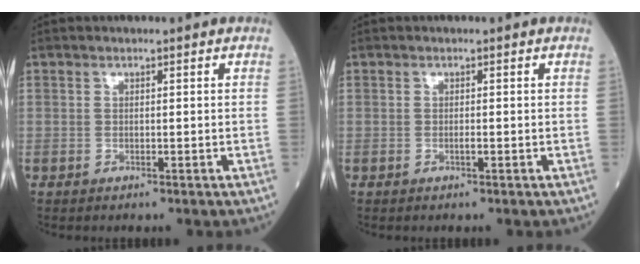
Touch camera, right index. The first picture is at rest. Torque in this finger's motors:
{"motor_torque": [0.22, 0.04, 0.11, 0.02]}